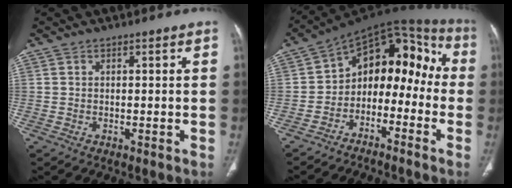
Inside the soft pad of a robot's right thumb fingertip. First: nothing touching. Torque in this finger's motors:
{"motor_torque": [0.20, 0.42, 0.15, 0.05, 0.16]}